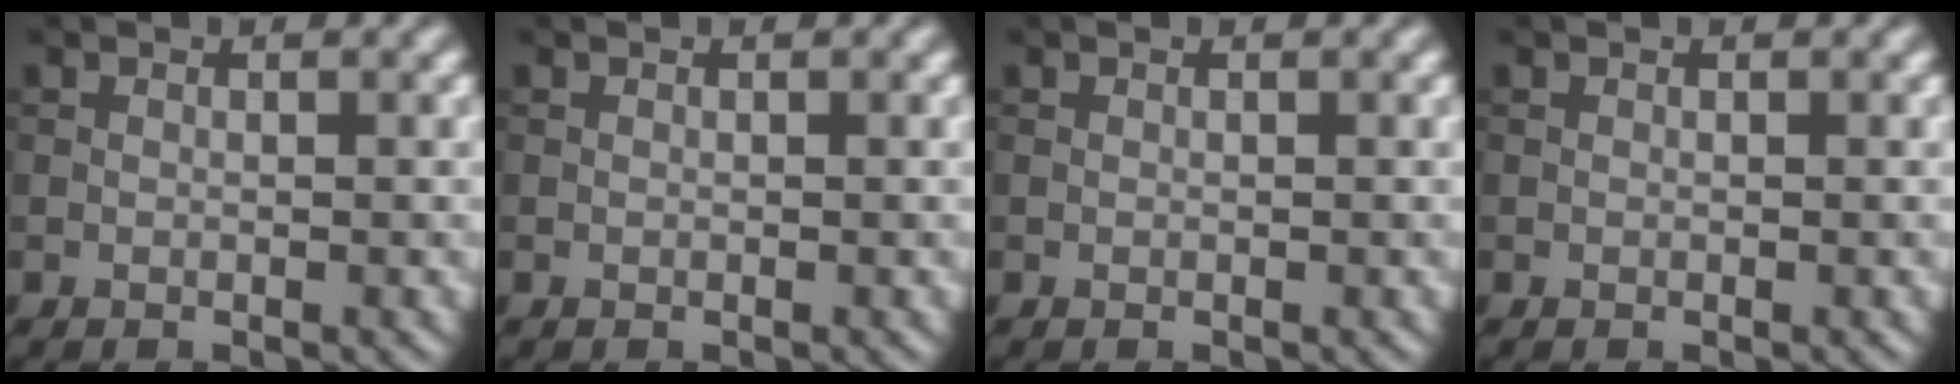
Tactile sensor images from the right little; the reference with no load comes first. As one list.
[{"total": 0.0}, {"total": 0.0}, {"total": 0.0}]